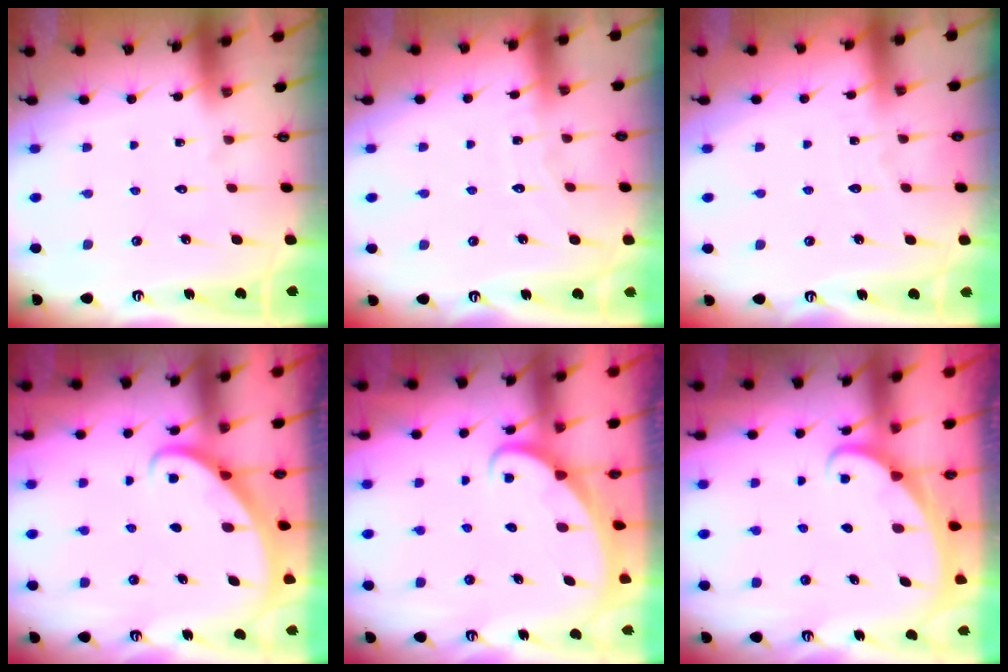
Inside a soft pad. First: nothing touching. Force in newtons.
{"total": 4.3, "press": 4.3, "slide": 0.0}
{"total": 2.6, "press": 2.6, "slide": 0.3}
{"total": 2.7, "press": 2.7, "slide": 0.2}
{"total": 2.3, "press": 2.3, "slide": 0.3}
{"total": 1.9, "press": 1.9, "slide": 0.1}